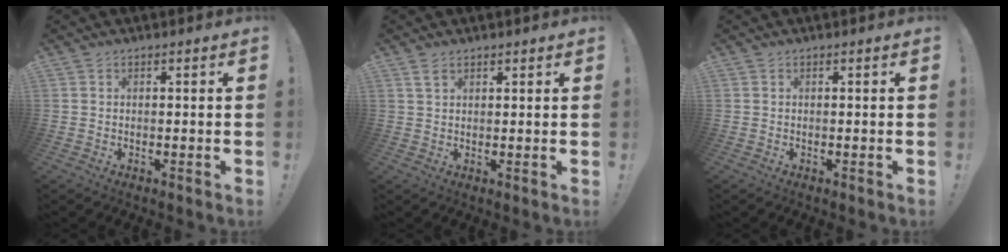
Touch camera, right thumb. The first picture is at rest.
{"total": 2.8, "force": [1.7, 1.4, 1.6], "torque": [-0.019, -0.005, 0.030]}
{"total": 0.0}